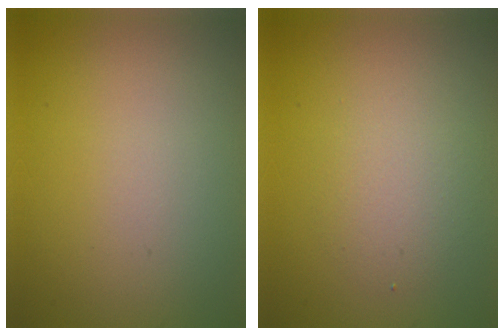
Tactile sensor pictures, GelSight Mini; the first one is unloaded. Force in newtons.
{"total": 2.5, "press": 2.5, "slide": 0.2}